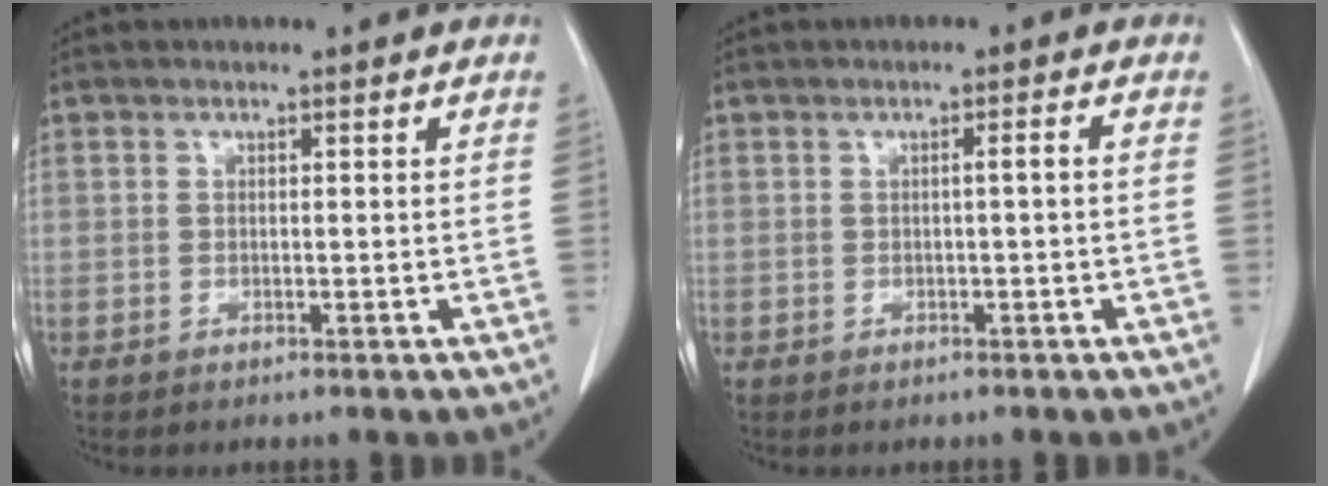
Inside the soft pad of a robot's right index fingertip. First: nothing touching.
{"total": 1.2, "force": [-0.2, -0.1, 1.2], "torque": [-0.020, 0.002, -0.001]}